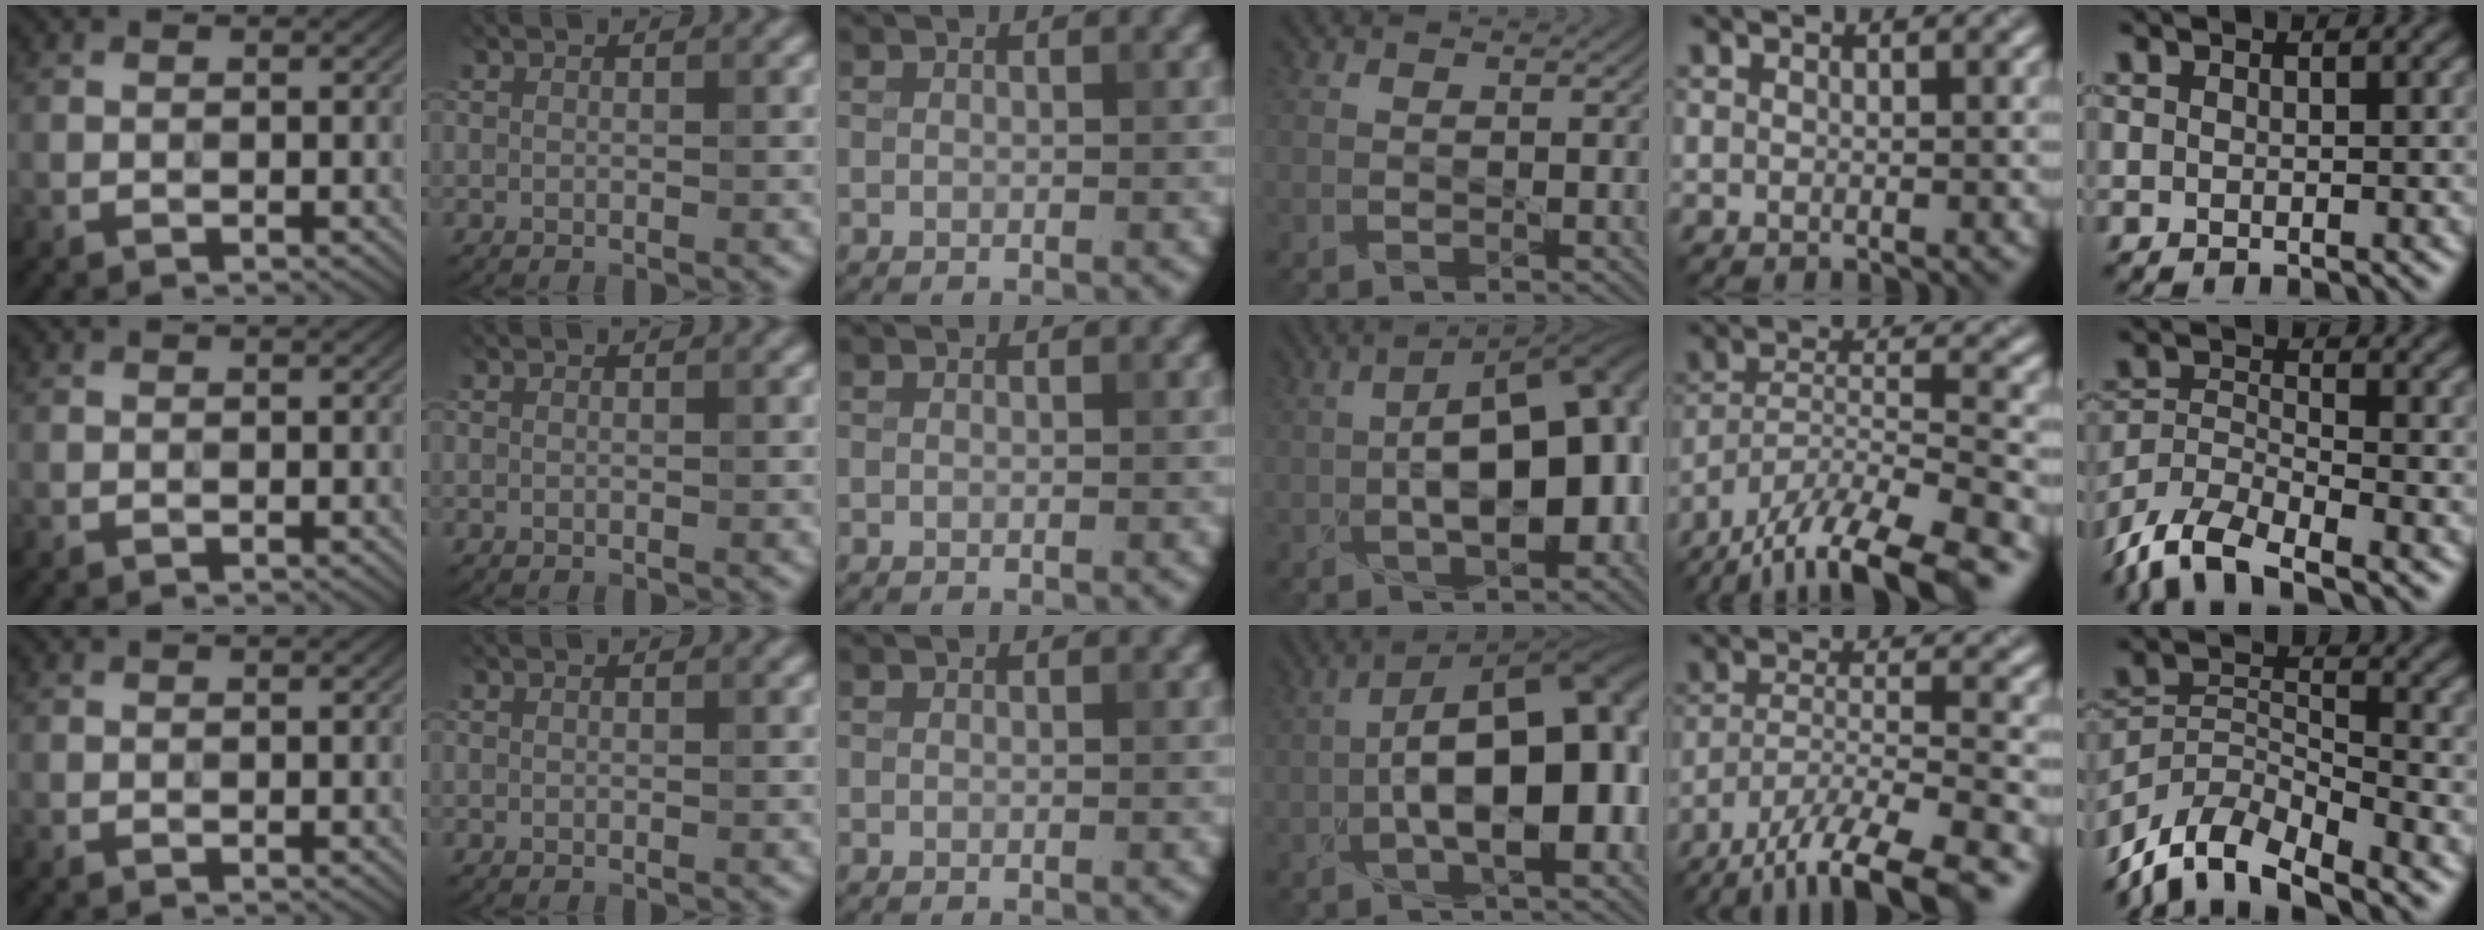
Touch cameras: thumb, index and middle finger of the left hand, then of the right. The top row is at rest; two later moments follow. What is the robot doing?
{"motion": "dispense", "object": "glue bottle"}